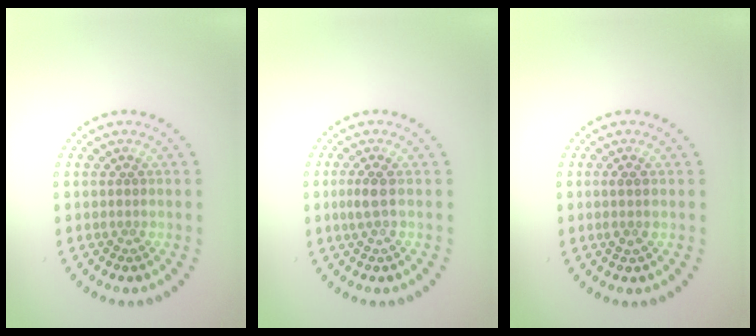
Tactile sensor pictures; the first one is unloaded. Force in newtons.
{"total": 1.4, "press": 1.2, "slide": 0.8}
{"total": 1.2, "press": 1.1, "slide": 0.6}